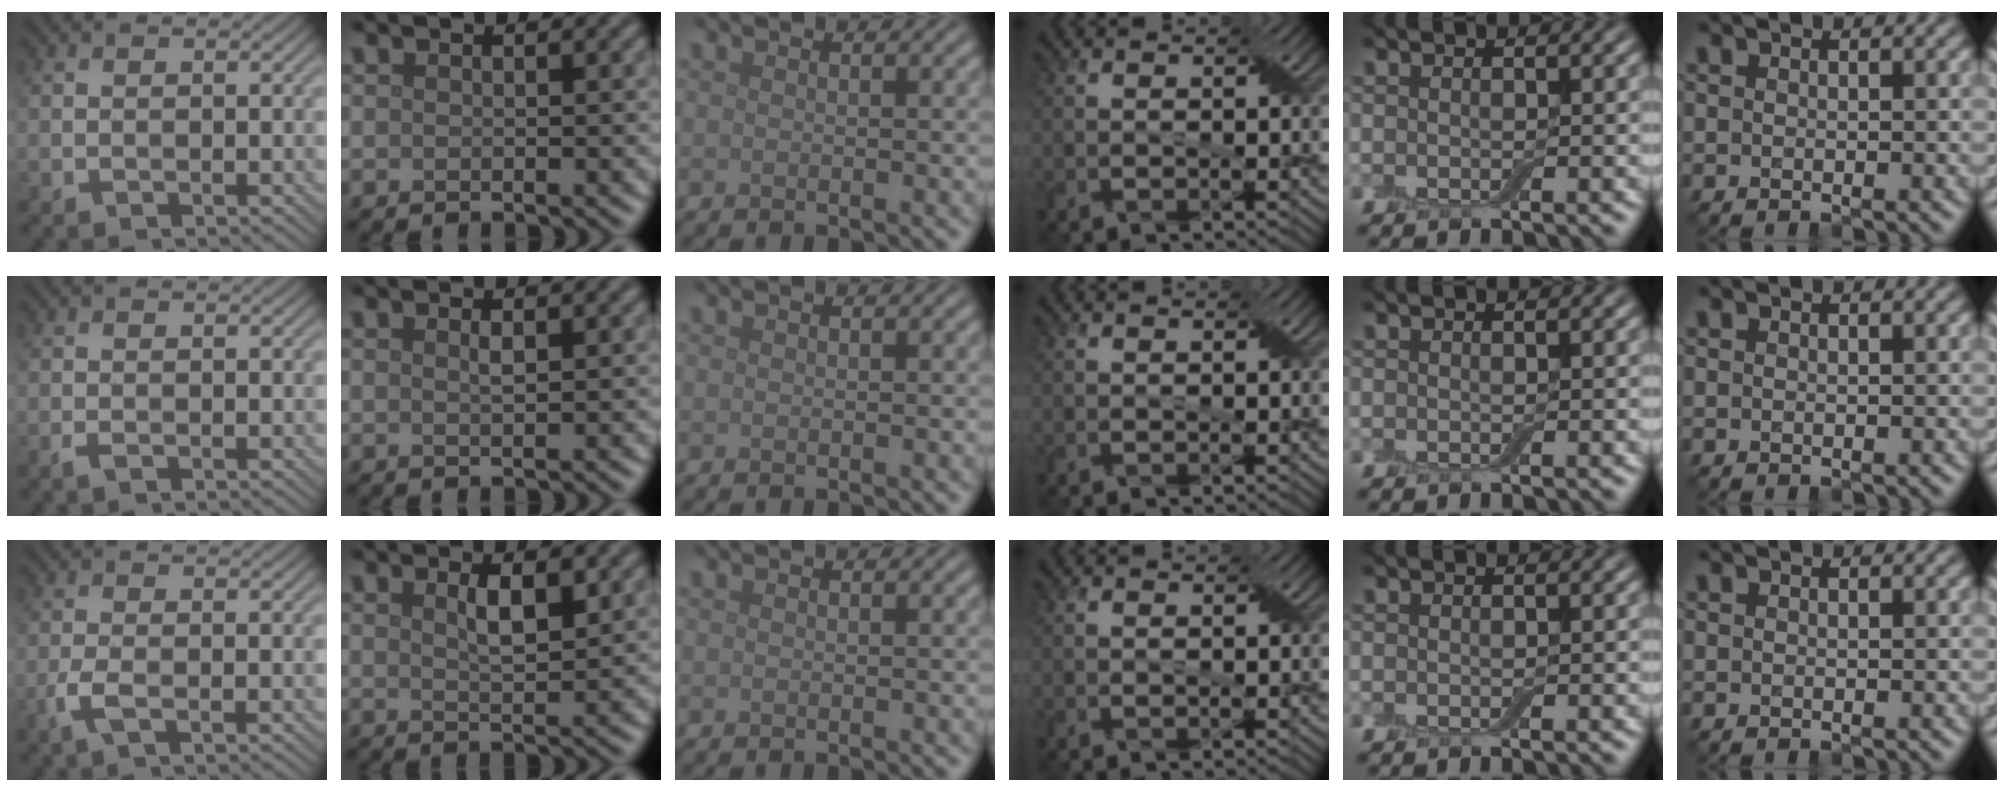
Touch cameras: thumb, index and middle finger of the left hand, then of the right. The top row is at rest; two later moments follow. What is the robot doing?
{"motion": "insert", "object": "box of matches"}